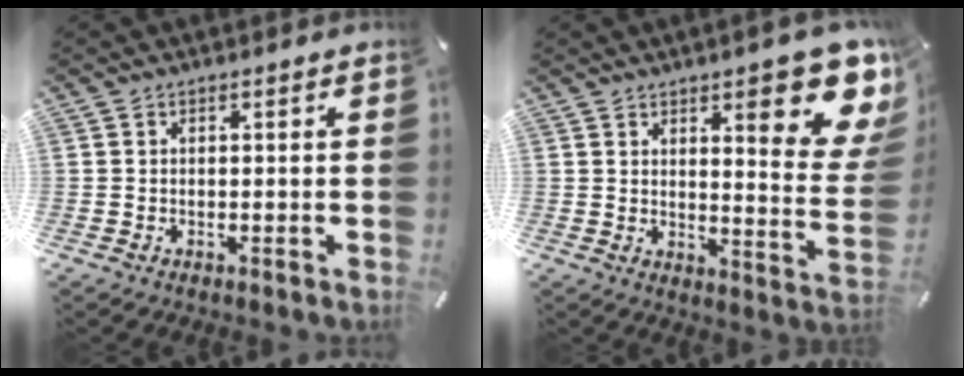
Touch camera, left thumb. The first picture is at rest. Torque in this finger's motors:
{"motor_torque": [2.93, 2.07, 0.46, -0.42, 0.25]}